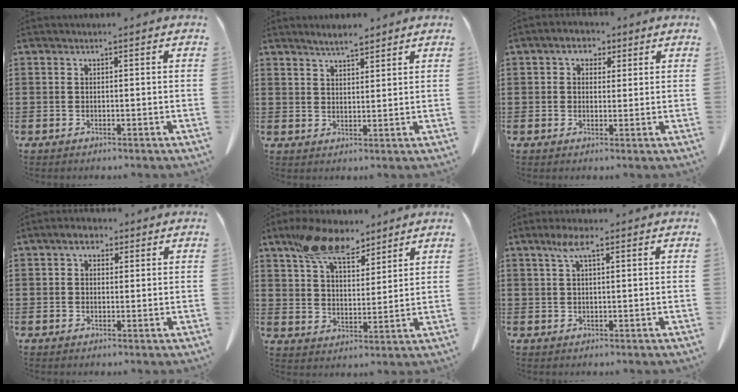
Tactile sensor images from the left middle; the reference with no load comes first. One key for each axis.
{"total": 3.2, "fx": 3.0, "fy": 0.3, "fz": 0.9, "tx": -0.024, "ty": -0.003, "tz": 0.056}
{"total": 3.0, "fx": 1.7, "fy": 2.0, "fz": 1.3, "tx": -0.037, "ty": 0.015, "tz": 0.029}
{"total": 3.1, "fx": 1.8, "fy": 1.7, "fz": 1.8, "tx": -0.035, "ty": 0.008, "tz": 0.030}
{"total": 11.5, "fx": 8.8, "fy": 4.3, "fz": 6.0, "tx": -0.126, "ty": -0.016, "tz": 0.163}
{"total": 3.8, "fx": 1.7, "fy": 1.2, "fz": 3.1, "tx": -0.070, "ty": 0.010, "tz": 0.028}